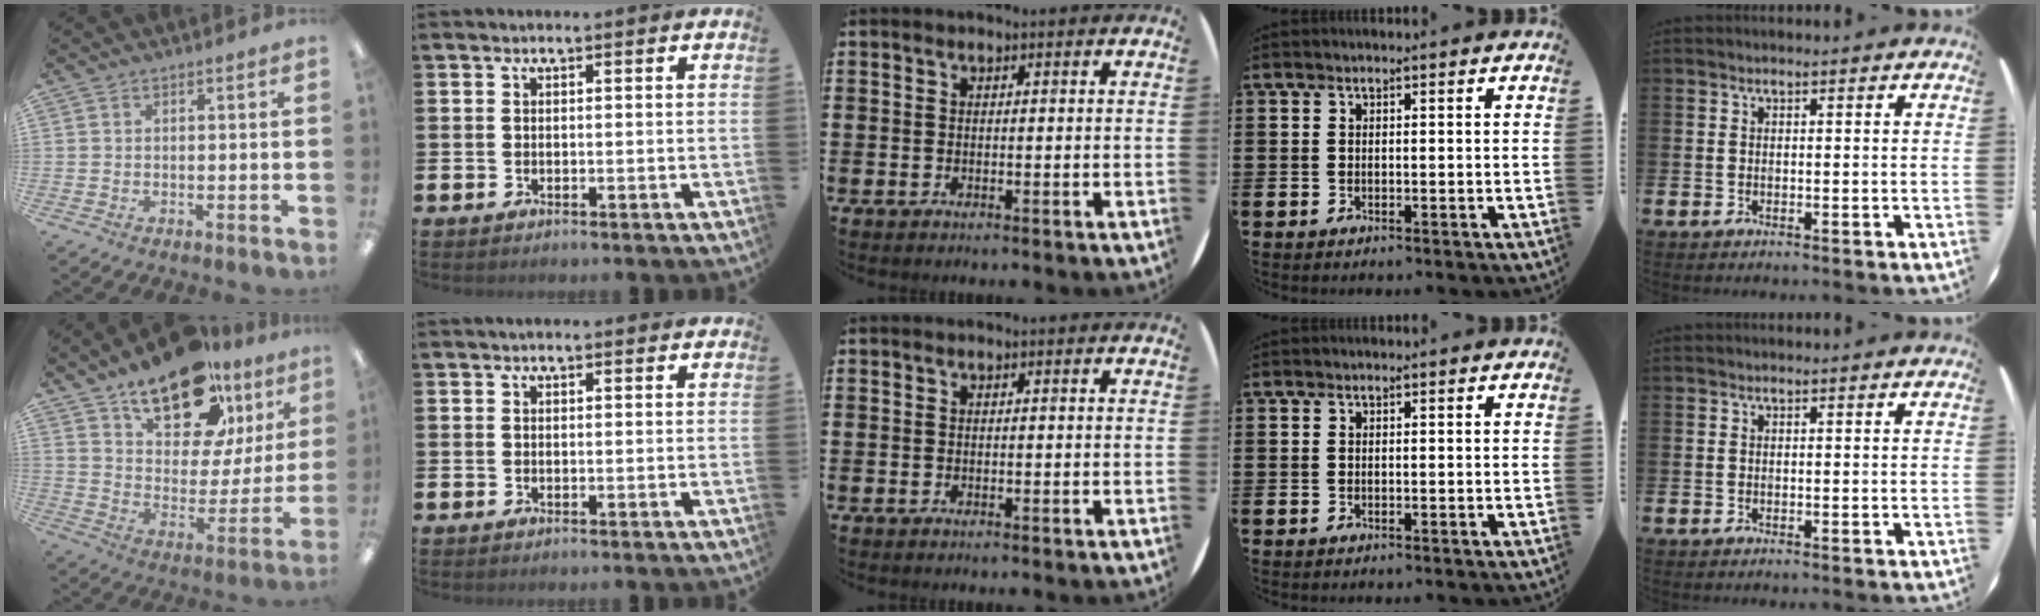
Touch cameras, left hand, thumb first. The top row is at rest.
{"thumb": {"total": 20.0, "force": [14.0, 9.5, 10.6], "torque": [-0.163, -0.081, 0.243]}, "index": {"total": 1.0, "force": [0.9, 0.3, 0.3], "torque": [0.005, 0.000, 0.014]}}